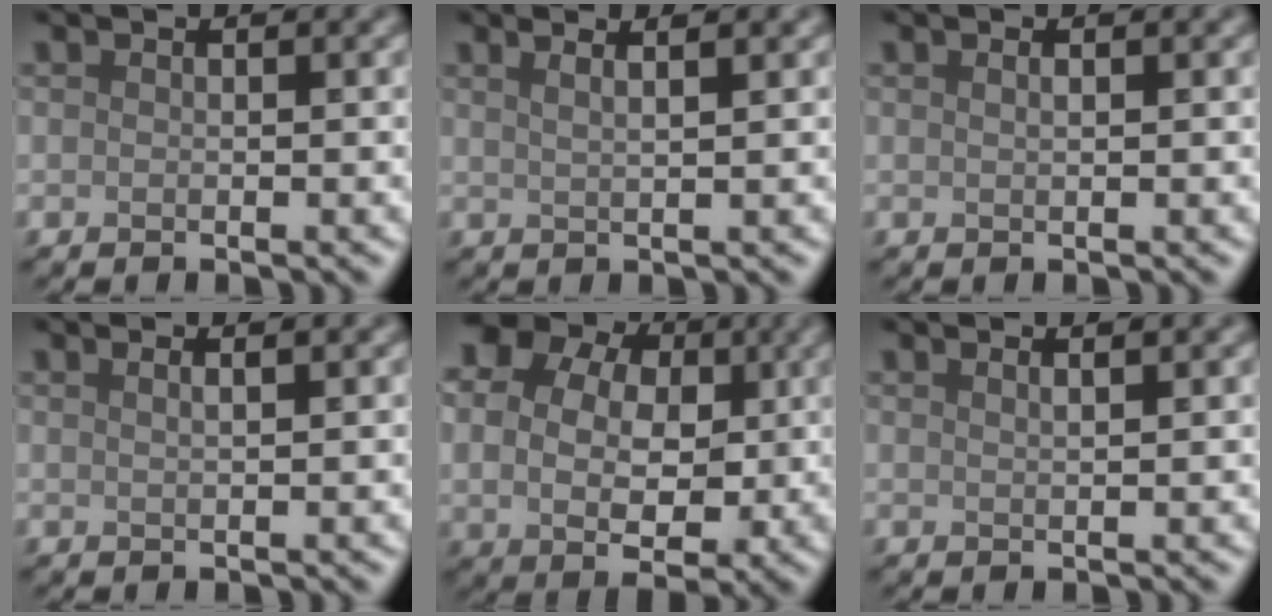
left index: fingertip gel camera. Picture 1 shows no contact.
{"total": 4.3, "force": [2.5, 1.9, 2.9], "torque": [-0.013, 0.034, -0.002]}
{"total": 0.7, "force": [0.4, 0.2, 0.5], "torque": [-0.012, 0.002, 0.005]}
{"total": 1.9, "force": [1.1, 0.8, 1.4], "torque": [-0.002, 0.000, -0.003]}
{"total": 12.6, "force": [3.1, 9.9, 7.2], "torque": [-0.107, 0.023, 0.041]}
{"total": 1.6, "force": [1.1, 0.6, 1.1], "torque": [-0.004, 0.001, 0.002]}